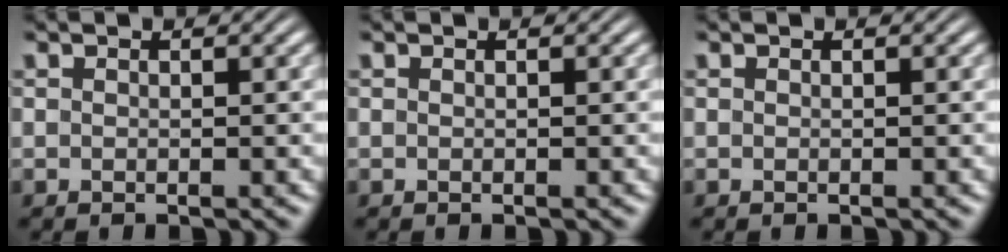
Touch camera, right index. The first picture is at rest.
{"total": 0.0}
{"total": 0.0}